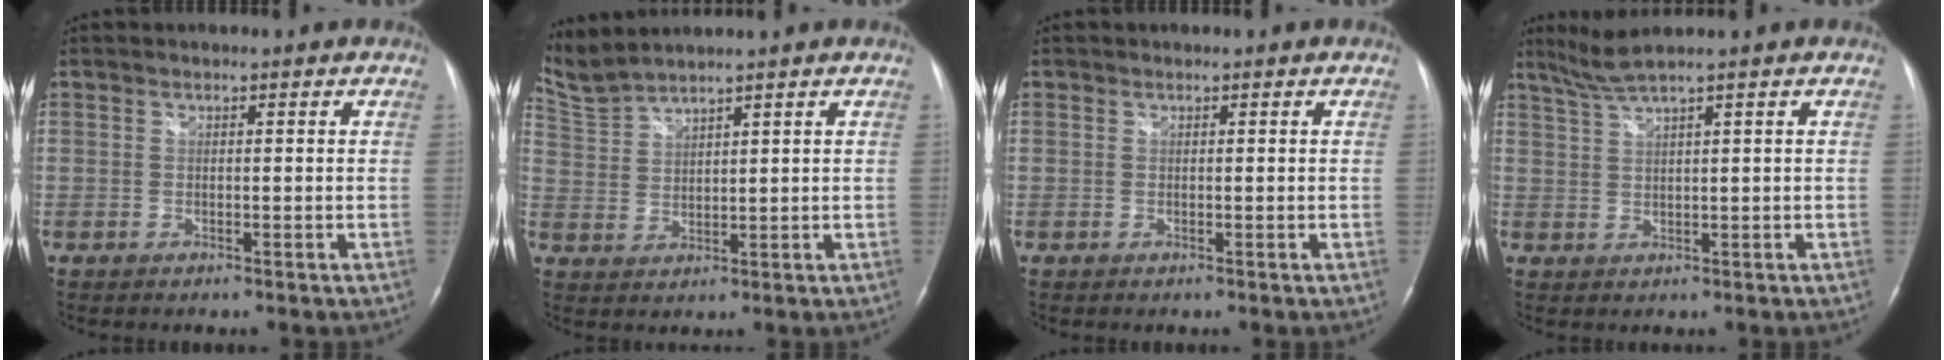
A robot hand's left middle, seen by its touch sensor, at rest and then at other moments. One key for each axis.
{"total": 5.8, "fx": 5.7, "fy": -1.0, "fz": 0.6, "tx": -0.037, "ty": 0.011, "tz": 0.130}
{"total": 0.0}
{"total": 3.5, "fx": 2.7, "fy": -1.1, "fz": 1.8, "tx": -0.047, "ty": 0.007, "tz": 0.063}